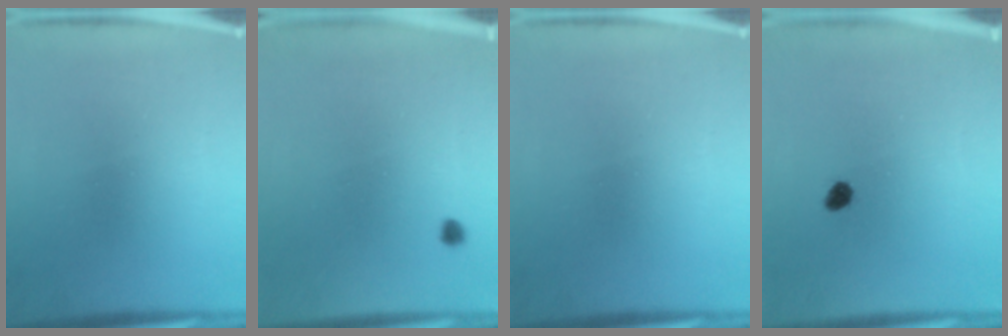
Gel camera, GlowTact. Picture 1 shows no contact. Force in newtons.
{"total": 0.9}
{"total": 0.0}
{"total": 2.0}